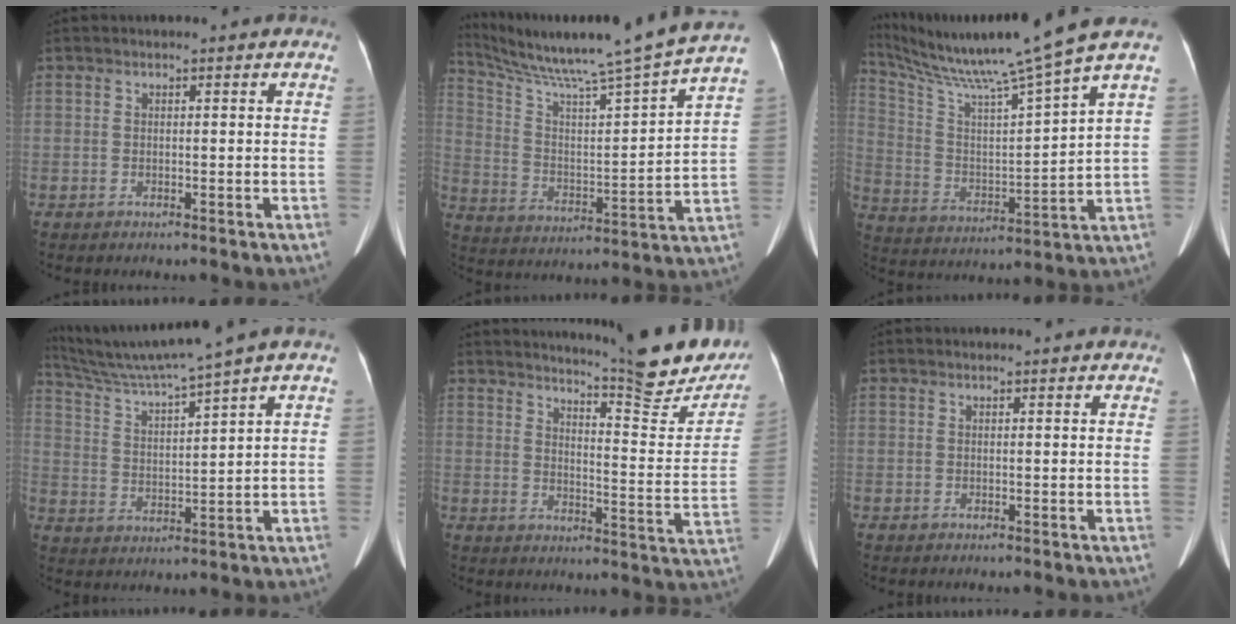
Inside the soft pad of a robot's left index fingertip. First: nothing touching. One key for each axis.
{"total": 22.5, "fx": 19.0, "fy": -1.7, "fz": 12.0, "tx": -0.205, "ty": -0.028, "tz": 0.292}
{"total": 17.8, "fx": 14.6, "fy": -3.0, "fz": 9.6, "tx": -0.176, "ty": -0.026, "tz": 0.250}
{"total": 10.7, "fx": 9.0, "fy": -2.7, "fz": 5.0, "tx": -0.097, "ty": 0.000, "tz": 0.170}
{"total": 18.4, "fx": 16.6, "fy": 1.4, "fz": 7.9, "tx": -0.106, "ty": -0.075, "tz": 0.198}
{"total": 2.2, "fx": 2.1, "fy": 0.4, "fz": 0.7, "tx": -0.014, "ty": 0.018, "tz": 0.019}